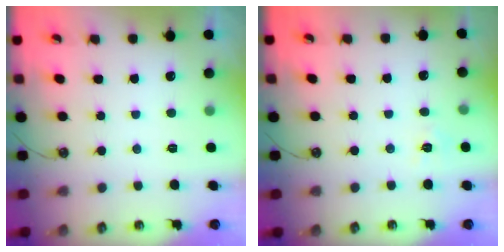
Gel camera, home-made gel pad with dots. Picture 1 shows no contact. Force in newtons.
{"total": 6.2, "press": 6.2, "slide": 0.7}